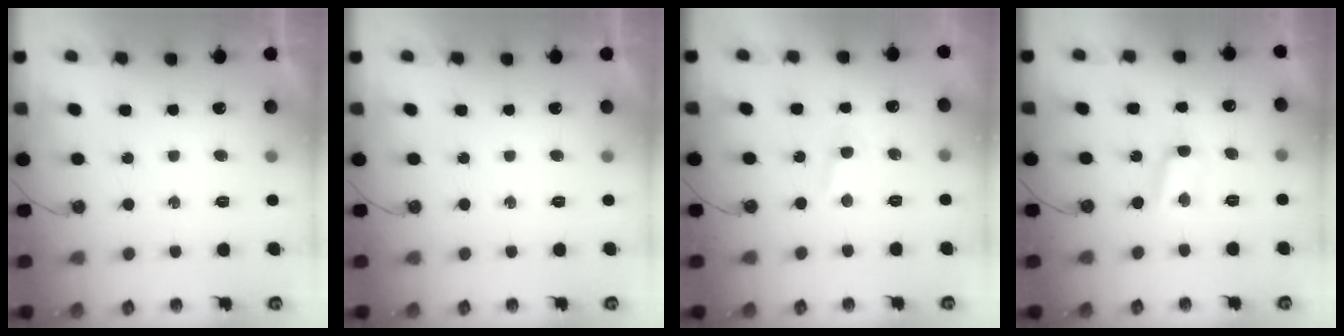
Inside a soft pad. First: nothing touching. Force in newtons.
{"total": 0.0}
{"total": 3.3, "press": 3.2, "slide": 0.5}
{"total": 4.3, "press": 4.3, "slide": 0.4}